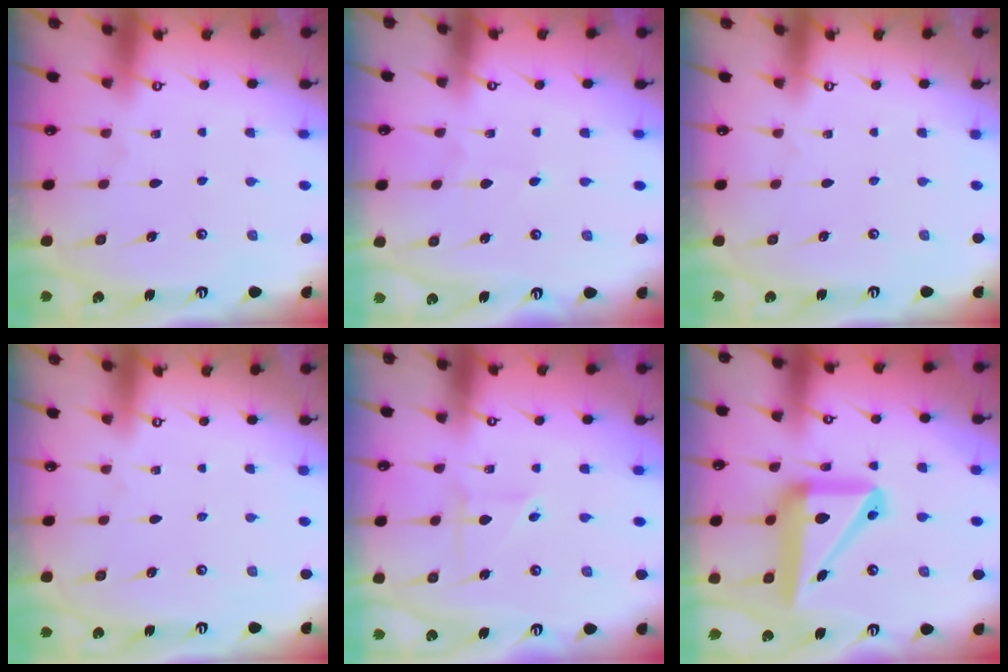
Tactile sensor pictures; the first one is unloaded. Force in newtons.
{"total": 1.6, "press": 1.6, "slide": 0.1}
{"total": 0.0}
{"total": 0.0}
{"total": 2.5, "press": 2.5, "slide": 0.1}
{"total": 18.6, "press": 18.4, "slide": 2.6}